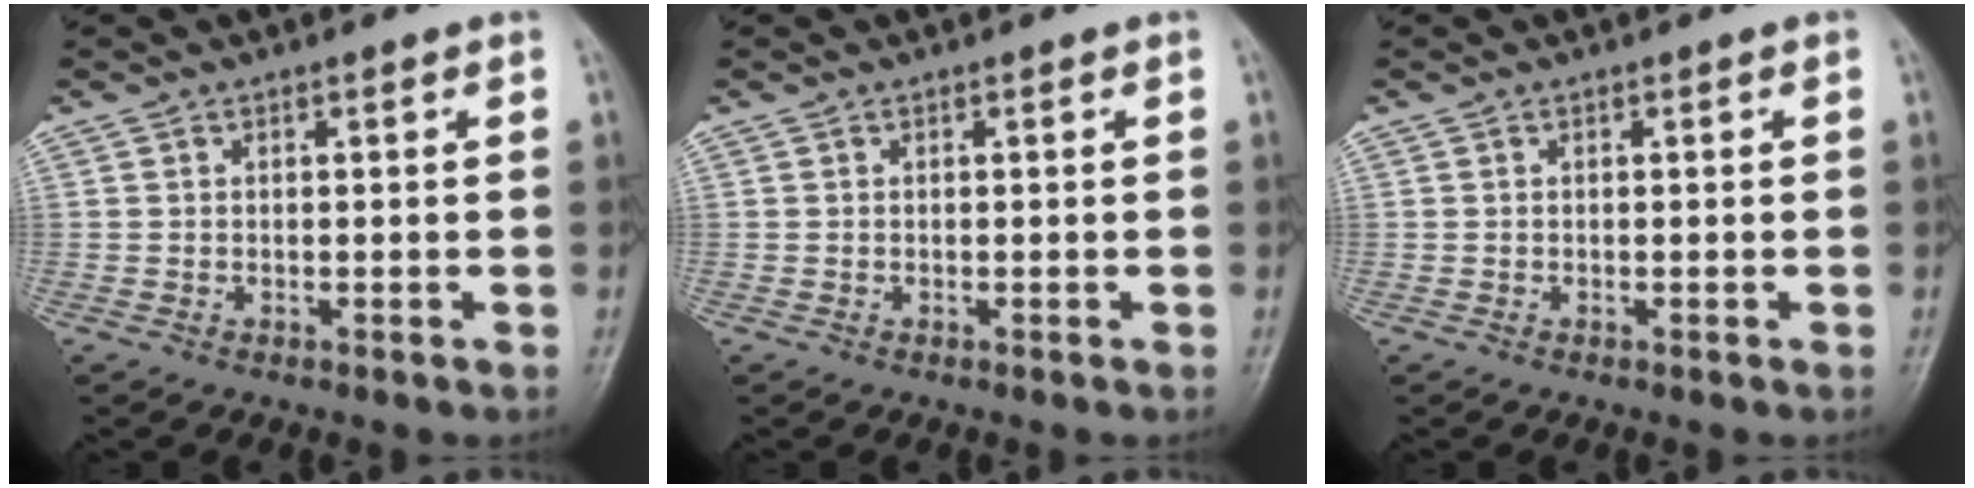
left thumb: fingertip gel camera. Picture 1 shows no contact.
{"total": 0.0}
{"total": 0.0}